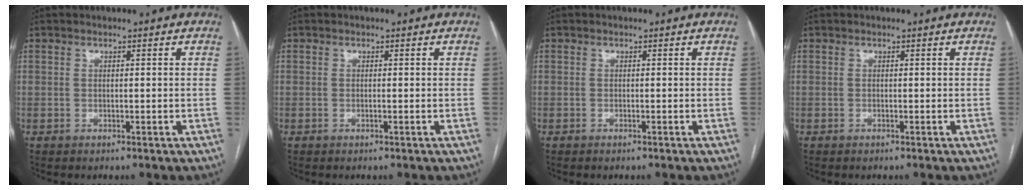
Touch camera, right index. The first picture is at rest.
{"total": 0.0}
{"total": 0.0}
{"total": 0.0}